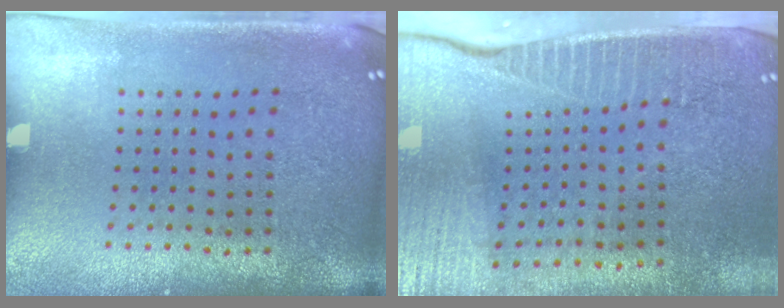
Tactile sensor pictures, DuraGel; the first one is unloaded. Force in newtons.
{"total": 3.8, "press": 3.4, "slide": 1.7}